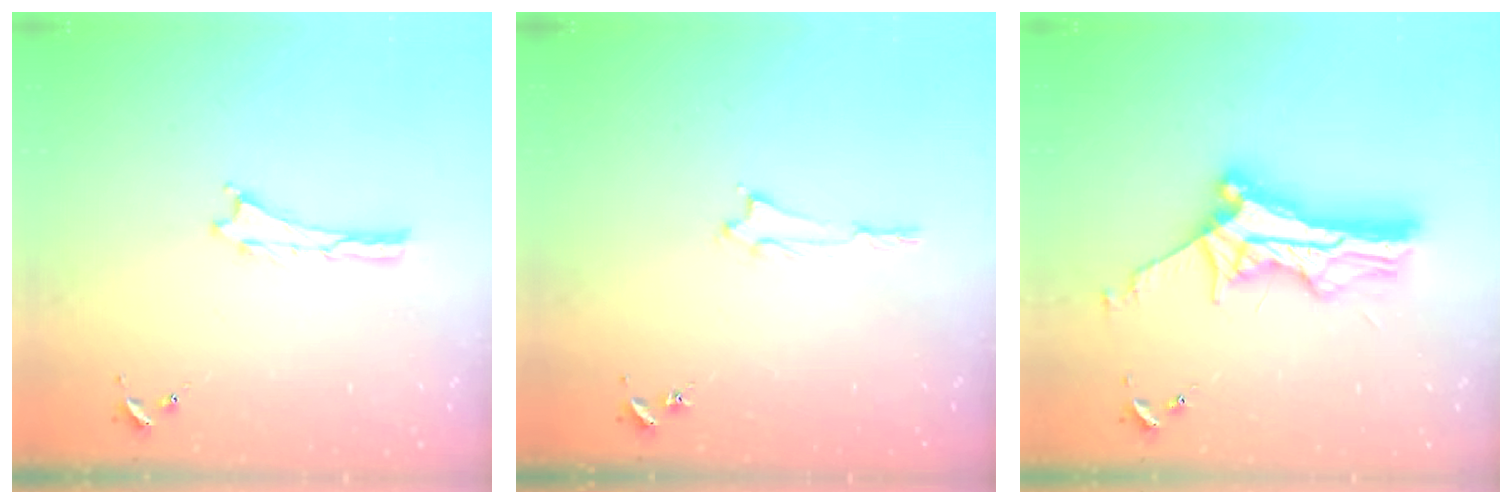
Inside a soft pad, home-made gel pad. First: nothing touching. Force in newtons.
{"total": 1.2, "press": 1.2, "slide": 0.1}
{"total": 12.2, "press": 12.1, "slide": 1.1}